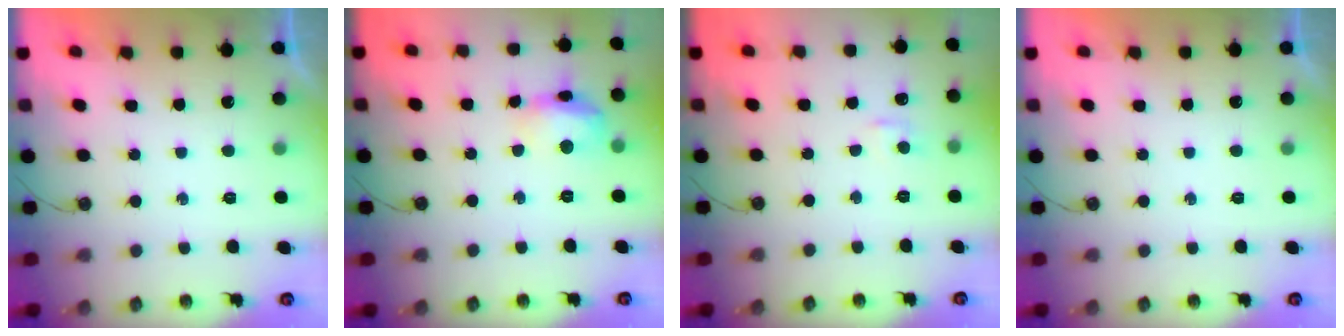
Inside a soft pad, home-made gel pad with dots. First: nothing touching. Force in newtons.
{"total": 13.0, "press": 13.0, "slide": 1.0}
{"total": 3.4, "press": 3.4, "slide": 0.5}
{"total": 0.0}